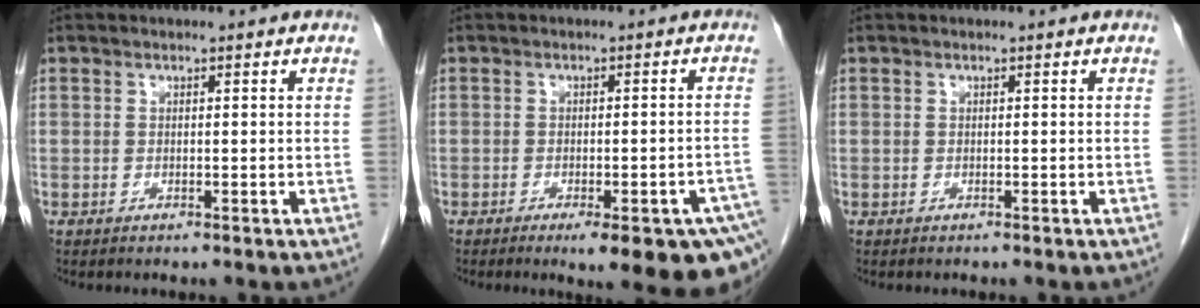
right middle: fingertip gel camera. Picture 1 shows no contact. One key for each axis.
{"total": 14.3, "fx": -9.6, "fy": 2.6, "fz": 10.2, "tx": -0.076, "ty": -0.003, "tz": -0.112}
{"total": 0.0}